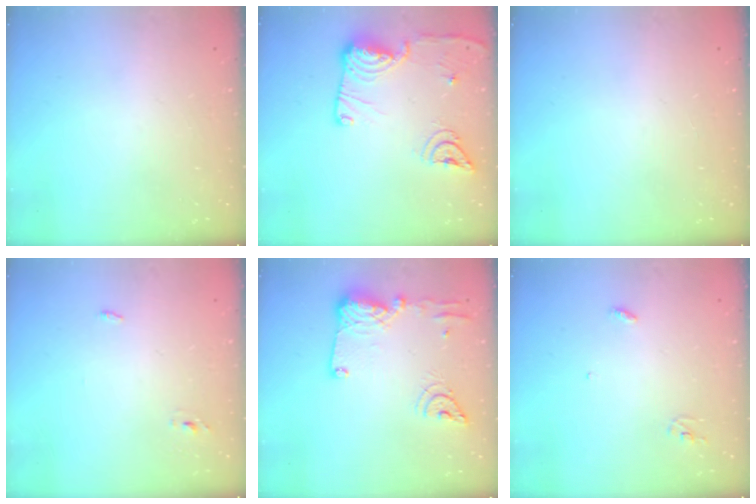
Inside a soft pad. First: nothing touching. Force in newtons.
{"total": 15.4, "press": 15.3, "slide": 1.9}
{"total": 0.0}
{"total": 2.7, "press": 2.6, "slide": 0.8}
{"total": 15.6, "press": 15.5, "slide": 1.8}
{"total": 2.9, "press": 2.9, "slide": 0.2}